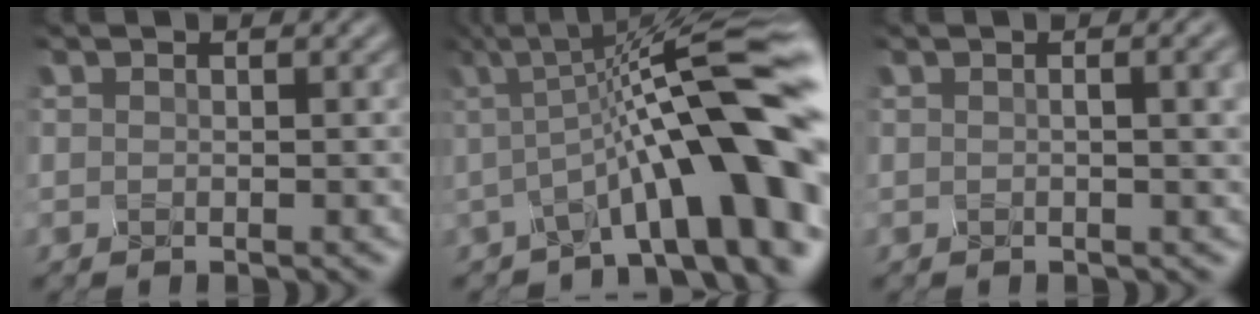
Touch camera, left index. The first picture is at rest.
{"total": 13.4, "force": [-1.3, 2.8, 13.0], "torque": [-0.167, 0.027, -0.033]}
{"total": 6.2, "force": [1.8, 2.9, 5.2], "torque": [-0.049, 0.026, 0.011]}